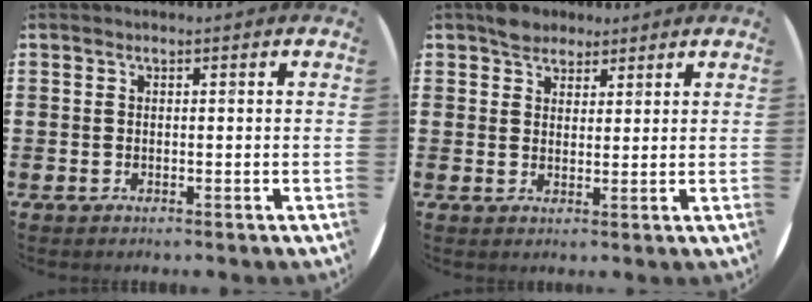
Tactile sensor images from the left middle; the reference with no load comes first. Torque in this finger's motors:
{"motor_torque": [0.71, -0.61, 0.10, 0.04]}